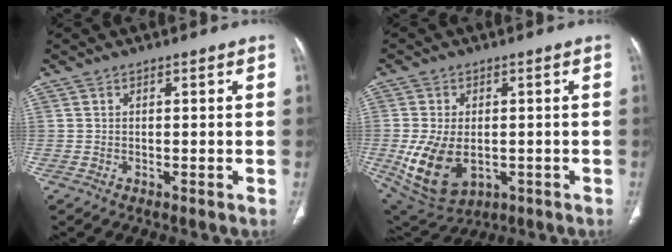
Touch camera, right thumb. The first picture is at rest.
{"total": 12.3, "force": [-2.2, 7.9, 9.1], "torque": [-0.167, -0.006, -0.014]}